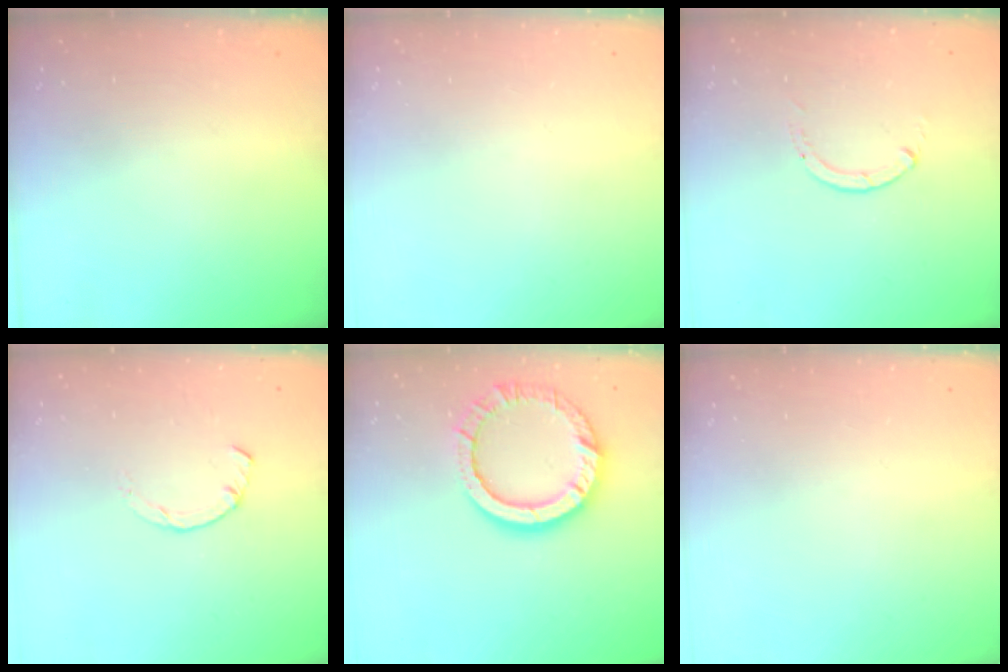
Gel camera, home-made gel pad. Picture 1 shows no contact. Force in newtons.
{"total": 0.0}
{"total": 0.0}
{"total": 2.3, "press": 2.3, "slide": 0.1}
{"total": 12.7, "press": 12.6, "slide": 0.9}
{"total": 0.0}